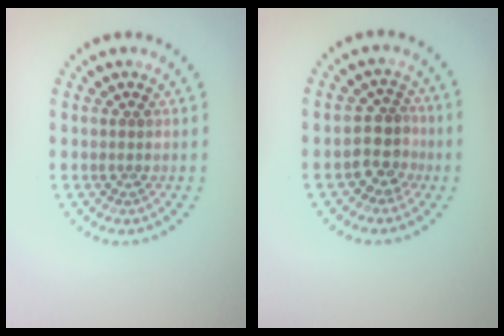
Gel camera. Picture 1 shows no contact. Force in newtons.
{"total": 2.8, "press": 2.5, "slide": 1.3}